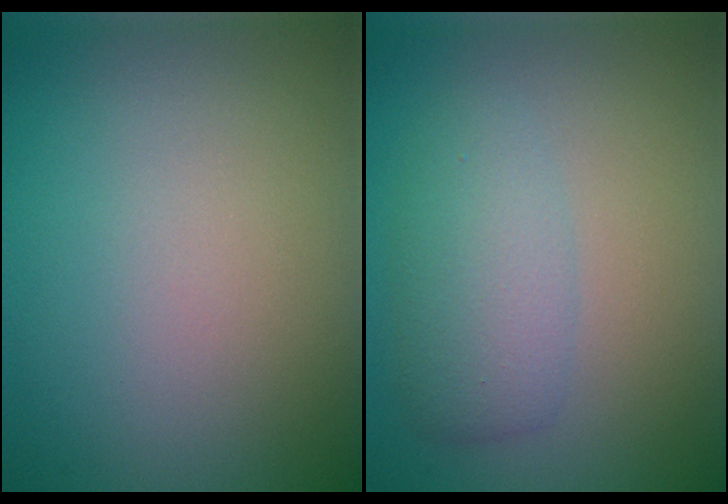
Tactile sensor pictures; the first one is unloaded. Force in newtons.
{"total": 3.5, "press": 3.5, "slide": 0.2}